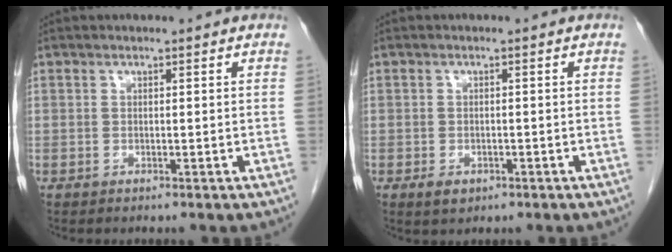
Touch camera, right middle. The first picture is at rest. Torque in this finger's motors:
{"motor_torque": [0.39, -0.02, 0.10, 0.03]}